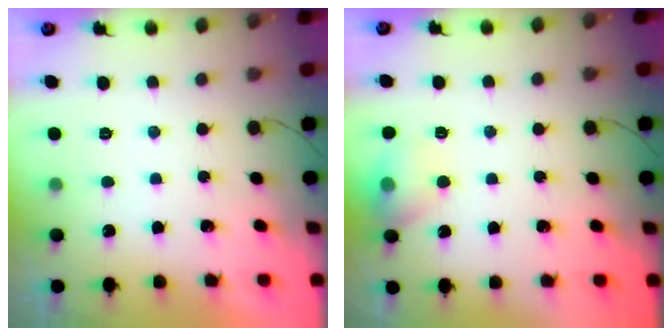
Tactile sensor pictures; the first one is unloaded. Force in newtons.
{"total": 9.8, "press": 9.7, "slide": 1.5}